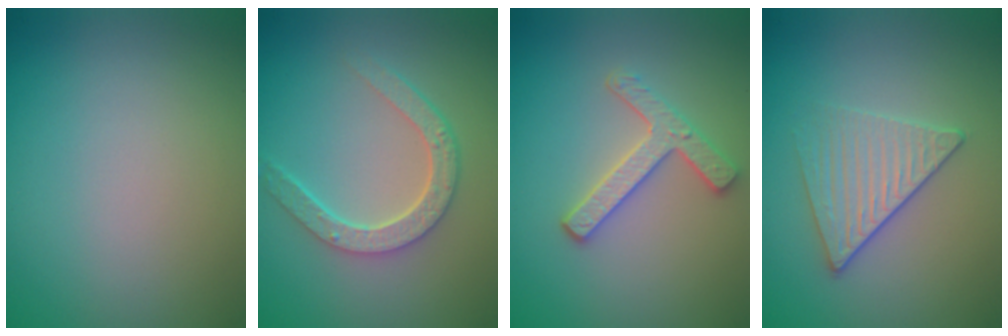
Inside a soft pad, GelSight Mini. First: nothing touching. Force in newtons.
{"total": 4.2, "press": 3.3, "slide": 2.6}
{"total": 3.1, "press": 2.8, "slide": 1.2}
{"total": 3.2, "press": 3.0, "slide": 1.2}